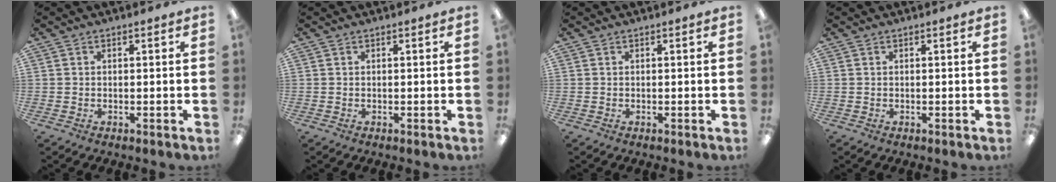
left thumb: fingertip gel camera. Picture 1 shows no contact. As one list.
[{"total": 0.0}, {"total": 0.0}, {"total": 0.0}]